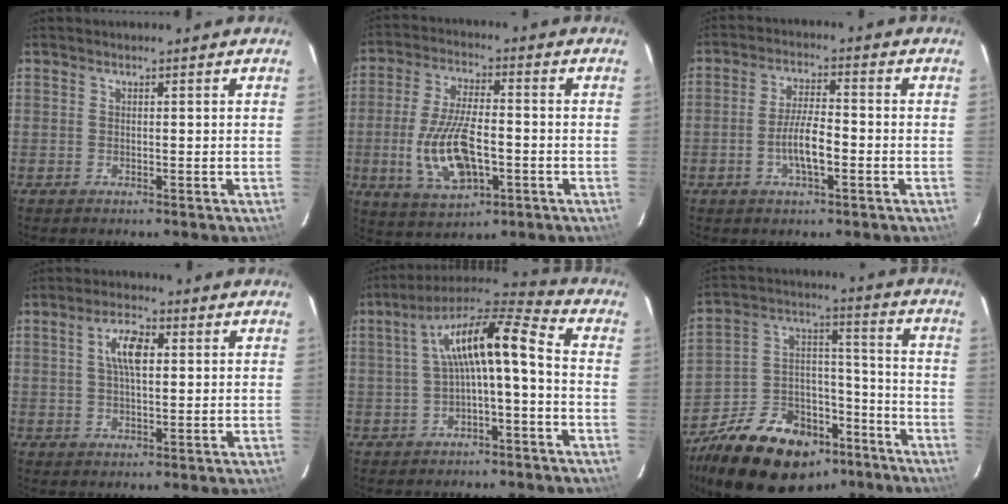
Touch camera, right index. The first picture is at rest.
{"total": 13.6, "force": [-3.2, 5.8, 11.9], "torque": [-0.245, -0.008, -0.050]}
{"total": 6.4, "force": [-2.2, 1.7, 5.8], "torque": [-0.112, 0.001, -0.039]}
{"total": 5.8, "force": [1.3, 2.4, 5.1], "torque": [-0.095, 0.014, 0.024]}
{"total": 12.4, "force": [-0.7, 2.6, 12.1], "torque": [-0.226, 0.030, -0.011]}
{"total": 23.4, "force": [-15.8, 13.3, 11.1], "torque": [-0.225, 0.054, -0.231]}